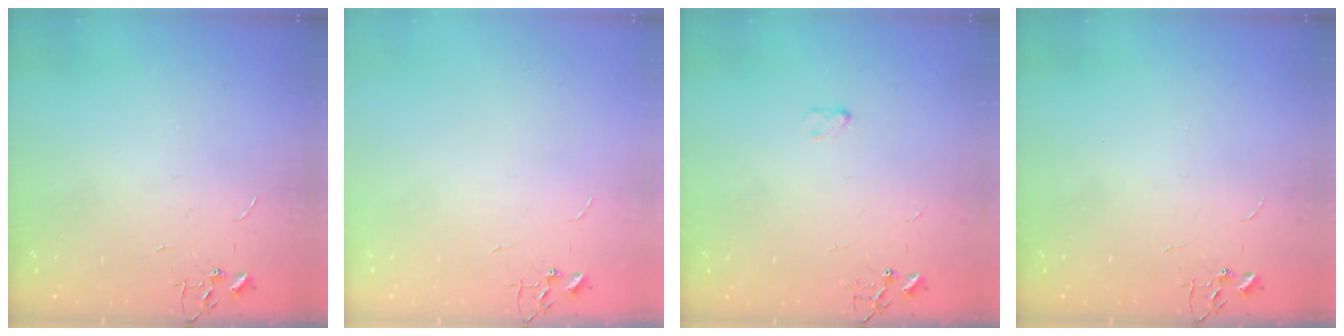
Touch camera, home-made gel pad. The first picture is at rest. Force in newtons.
{"total": 0.0}
{"total": 2.9, "press": 2.8, "slide": 0.4}
{"total": 0.0}